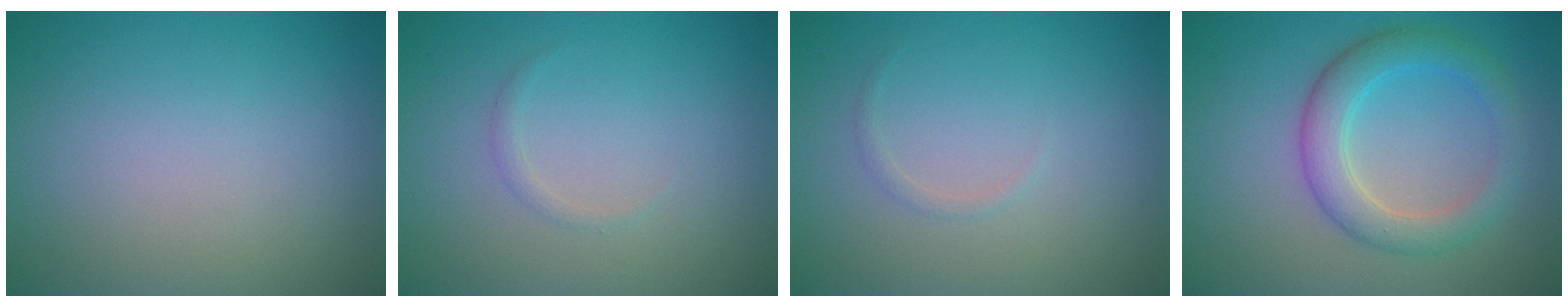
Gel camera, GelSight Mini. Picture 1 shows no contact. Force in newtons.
{"total": 0.6, "press": 0.6, "slide": 0.0}
{"total": 0.6, "press": 0.6, "slide": 0.0}
{"total": 4.3, "press": 4.3, "slide": 0.2}